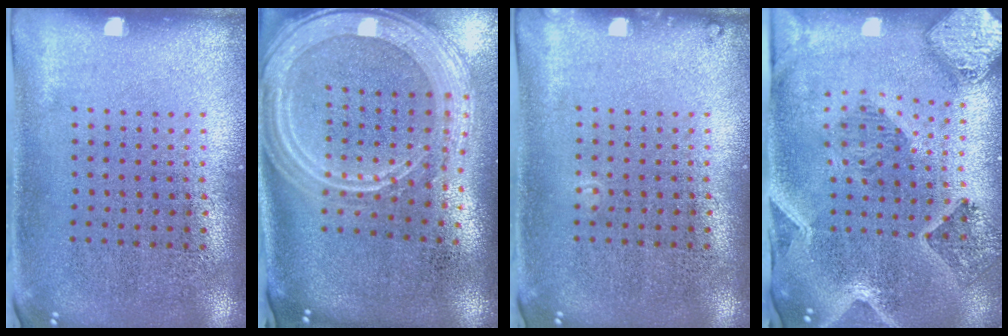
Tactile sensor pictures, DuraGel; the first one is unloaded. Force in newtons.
{"total": 3.1, "press": 2.5, "slide": 1.8}
{"total": 0.7, "press": 0.7, "slide": 0.2}
{"total": 2.1, "press": 1.9, "slide": 0.7}